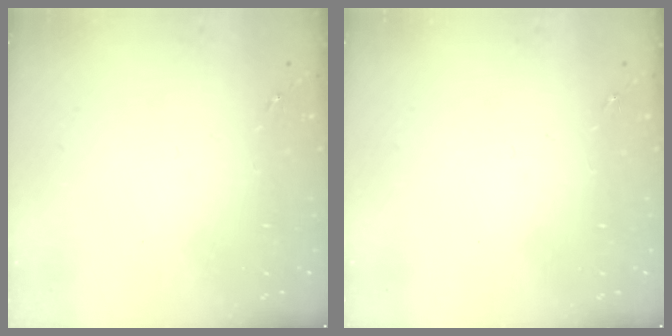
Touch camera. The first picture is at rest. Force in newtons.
{"total": 0.0}